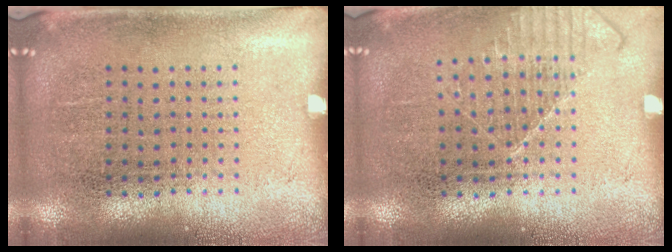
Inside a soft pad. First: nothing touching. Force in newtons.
{"total": 1.2, "press": 1.2, "slide": 0.1}